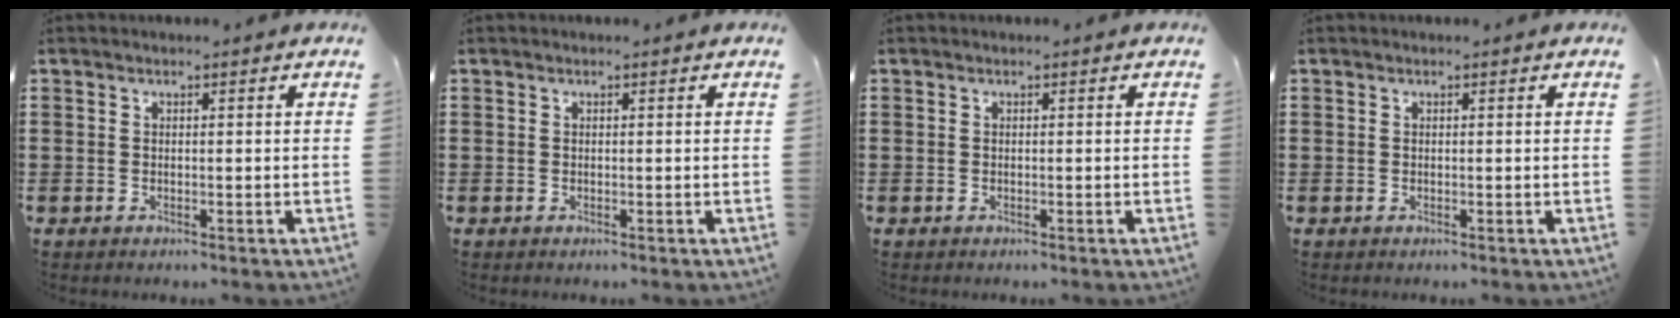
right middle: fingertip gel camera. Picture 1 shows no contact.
{"total": 0.0}
{"total": 0.0}
{"total": 0.0}